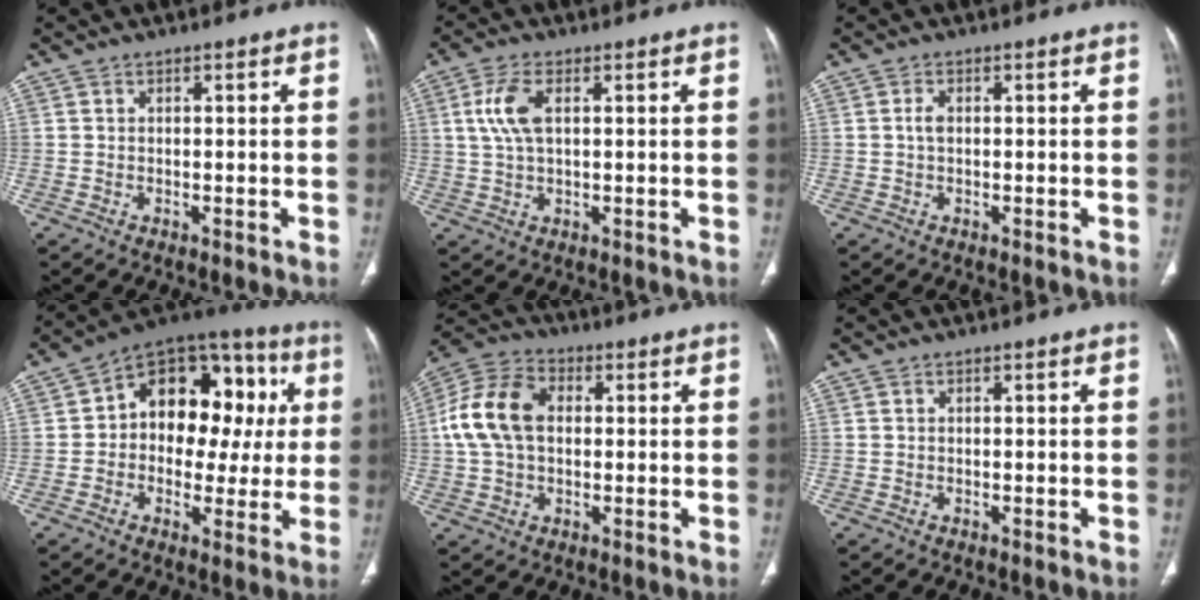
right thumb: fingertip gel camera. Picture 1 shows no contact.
{"total": 6.5, "force": [1.6, 3.1, 5.4], "torque": [-0.130, 0.006, 0.034]}
{"total": 1.4, "force": [0.0, 0.8, 1.2], "torque": [-0.024, 0.001, -0.001]}
{"total": 19.6, "force": [2.6, 13.1, 14.3], "torque": [-0.138, 0.042, 0.030]}
{"total": 12.6, "force": [1.3, 8.6, 9.1], "torque": [-0.182, 0.029, 0.018]}
{"total": 0.0}